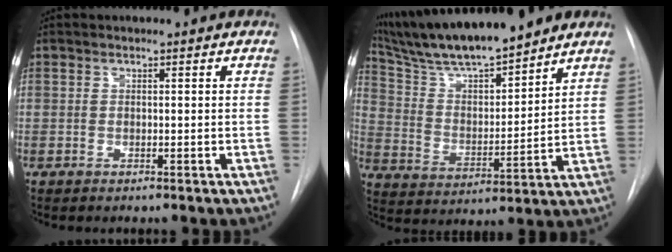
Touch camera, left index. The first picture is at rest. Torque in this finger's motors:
{"motor_torque": [0.07, -0.88, 0.31, 0.08]}